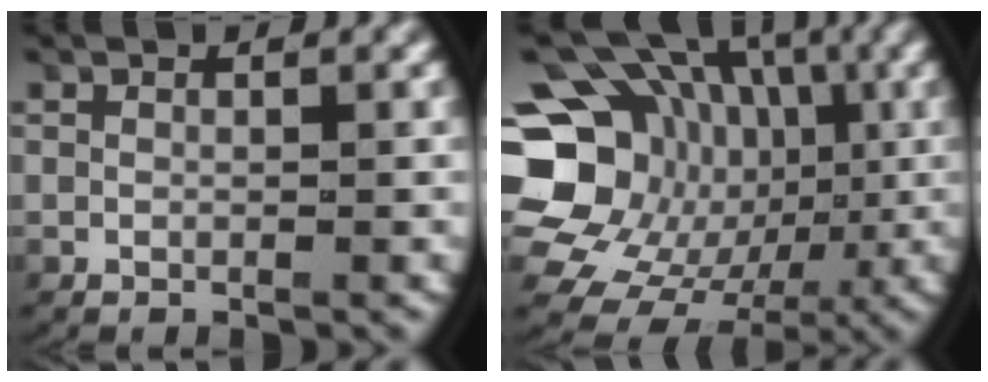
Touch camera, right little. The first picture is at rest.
{"total": 18.1, "force": [0.2, 15.9, 8.8], "torque": [-0.186, -0.049, 0.009]}